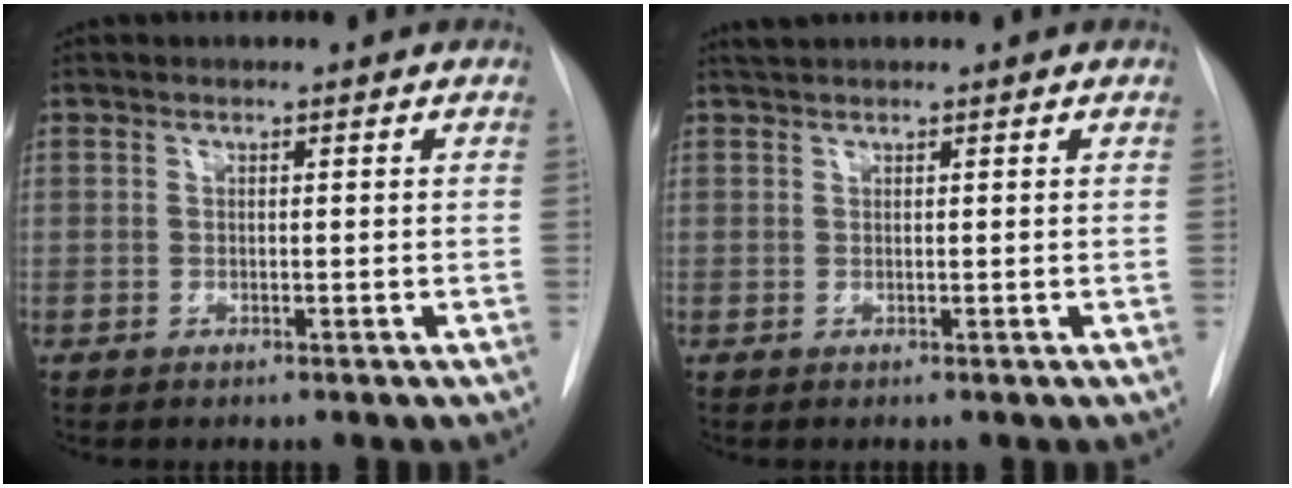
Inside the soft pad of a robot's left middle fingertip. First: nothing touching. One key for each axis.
{"total": 1.3, "fx": 1.2, "fy": -0.1, "fz": 0.5, "tx": -0.012, "ty": 0.014, "tz": 0.027}